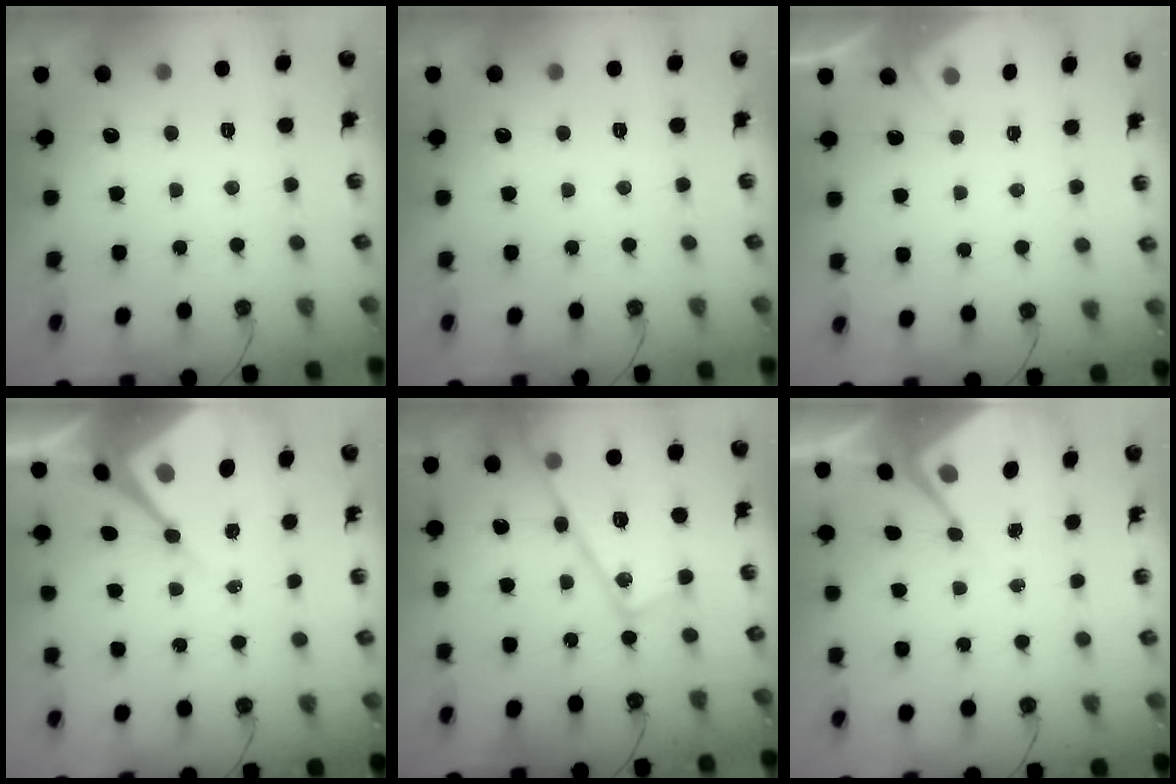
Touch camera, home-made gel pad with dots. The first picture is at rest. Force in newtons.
{"total": 0.0}
{"total": 2.9, "press": 2.8, "slide": 0.5}
{"total": 10.0, "press": 9.9, "slide": 1.0}
{"total": 19.2, "press": 19.1, "slide": 1.9}
{"total": 5.4, "press": 5.4, "slide": 0.6}